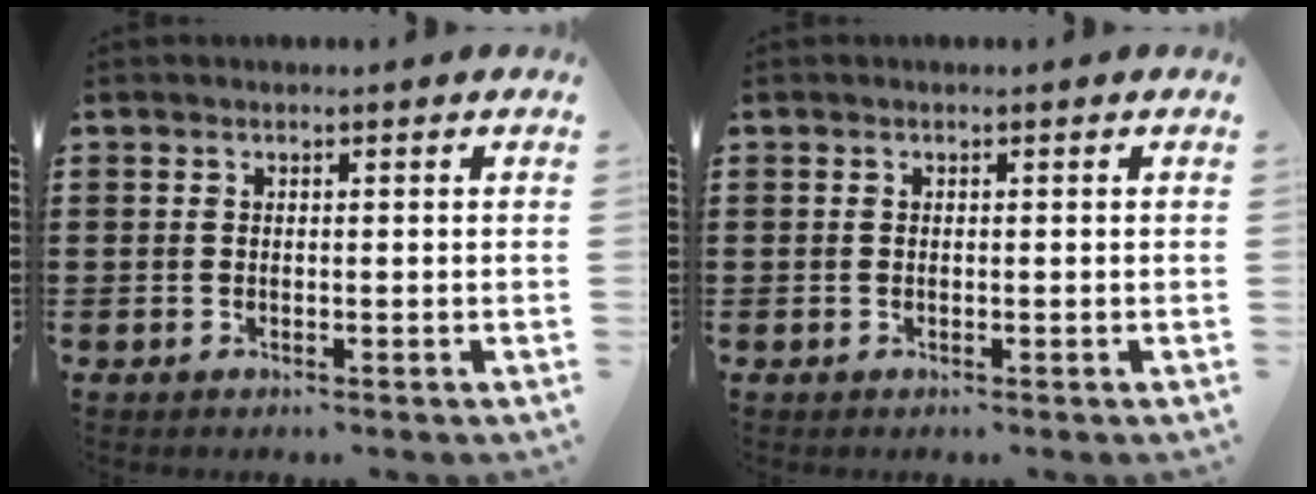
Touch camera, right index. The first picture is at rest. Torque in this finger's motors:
{"motor_torque": [0.89, 1.25, 0.00, 0.01]}